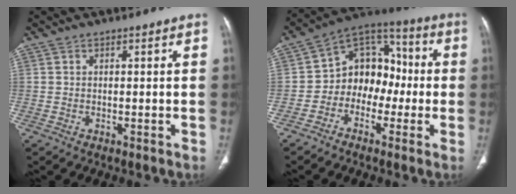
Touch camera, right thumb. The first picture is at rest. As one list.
[{"total": 12.0, "force": [-2.4, 9.4, 6.9], "torque": [-0.059, 0.051, -0.057]}]